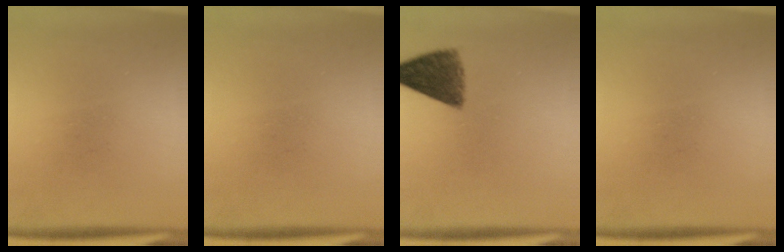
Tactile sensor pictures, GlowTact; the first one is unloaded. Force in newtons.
{"total": 0.0}
{"total": 7.8}
{"total": 0.0}